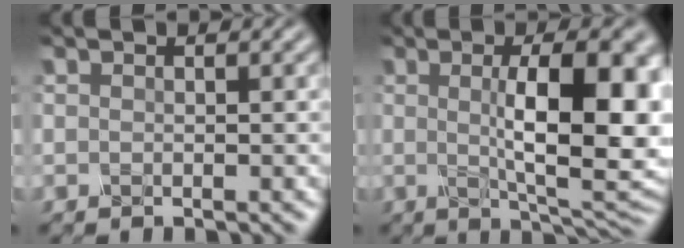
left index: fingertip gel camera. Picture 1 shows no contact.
{"total": 11.1, "force": [0.9, 3.0, 10.6], "torque": [-0.137, 0.000, 0.017]}